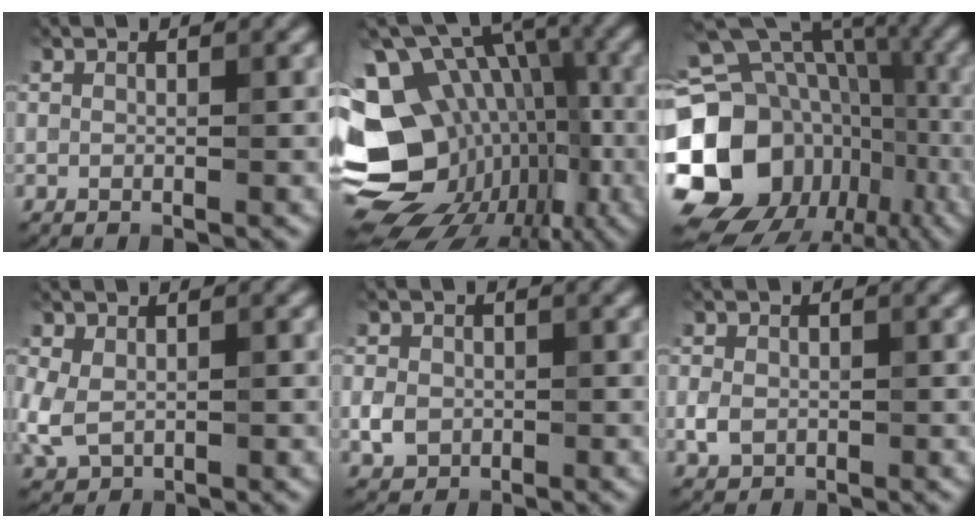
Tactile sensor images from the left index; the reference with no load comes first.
{"total": 19.4, "force": [-4.6, 15.0, 11.4], "torque": [-0.196, -0.005, -0.044]}
{"total": 21.2, "force": [-4.9, 18.2, 9.6], "torque": [-0.181, 0.003, -0.095]}
{"total": 3.7, "force": [-0.5, 2.6, 2.6], "torque": [-0.069, -0.010, -0.008]}
{"total": 2.3, "force": [-0.4, 2.0, 1.1], "torque": [-0.019, -0.002, -0.012]}
{"total": 2.0, "force": [-0.3, 1.6, 1.1], "torque": [-0.022, -0.003, -0.010]}